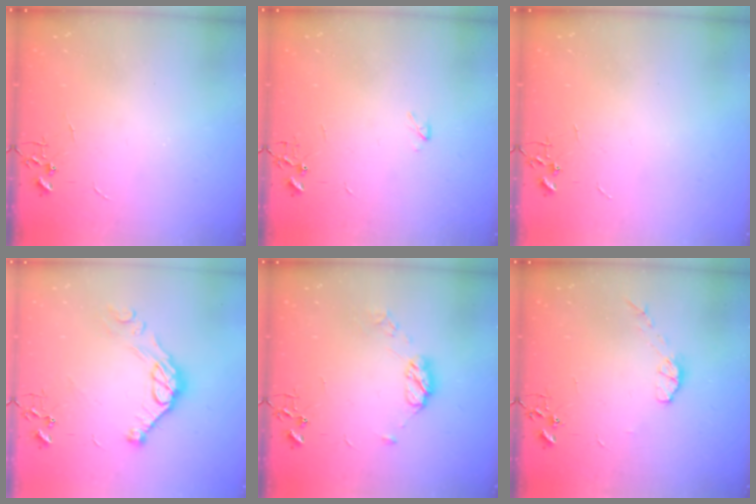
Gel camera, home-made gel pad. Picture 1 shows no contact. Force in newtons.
{"total": 2.2, "press": 2.2, "slide": 0.4}
{"total": 0.0}
{"total": 12.2, "press": 12.1, "slide": 0.9}
{"total": 8.0, "press": 8.0, "slide": 0.5}
{"total": 5.1, "press": 5.1, "slide": 0.8}